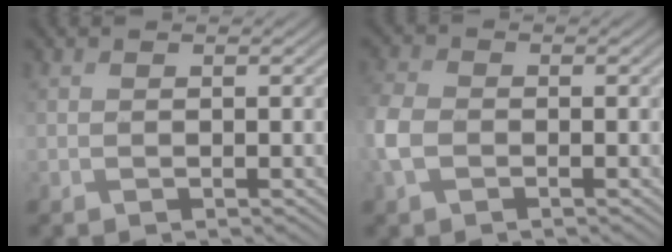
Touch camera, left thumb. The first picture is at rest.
{"total": 3.9, "force": [-1.7, 2.5, 2.4], "torque": [-0.070, -0.001, -0.047]}